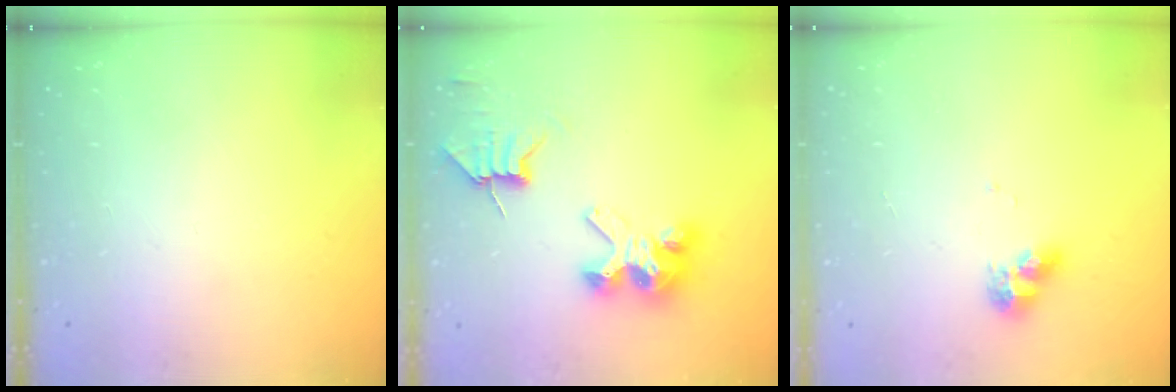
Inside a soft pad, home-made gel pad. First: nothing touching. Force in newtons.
{"total": 7.3, "press": 7.3, "slide": 0.6}
{"total": 7.4, "press": 7.4, "slide": 0.5}